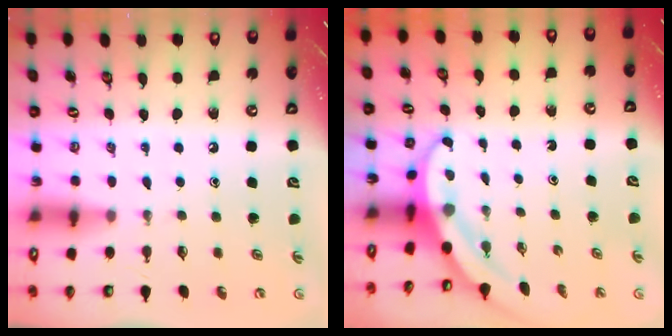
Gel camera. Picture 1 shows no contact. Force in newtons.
{"total": 3.3, "press": 3.3, "slide": 0.1}